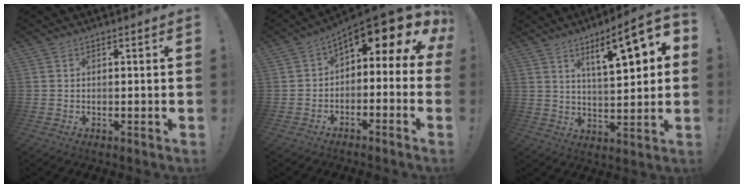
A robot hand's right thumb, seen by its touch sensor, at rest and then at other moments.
{"total": 8.1, "force": [3.9, 2.7, 6.5], "torque": [-0.079, -0.053, 0.053]}
{"total": 14.4, "force": [6.5, 3.7, 12.3], "torque": [-0.179, -0.030, 0.095]}